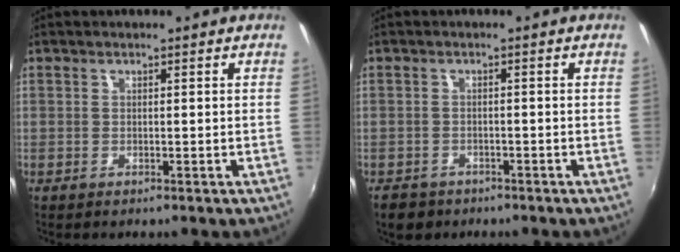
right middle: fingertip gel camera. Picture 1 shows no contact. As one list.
[{"total": 3.7, "force": [-2.5, 2.4, 1.1], "torque": [-0.034, -0.007, -0.041]}]